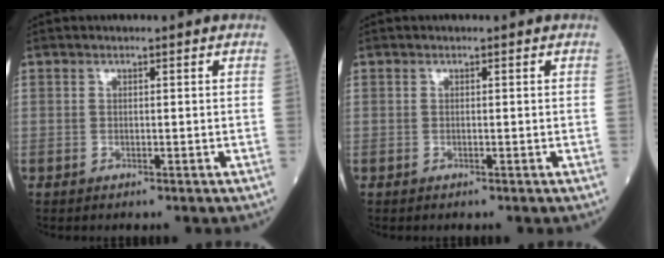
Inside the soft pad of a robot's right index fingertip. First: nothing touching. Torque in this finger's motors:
{"motor_torque": [0.06, 0.02, 0.05, 0.01]}